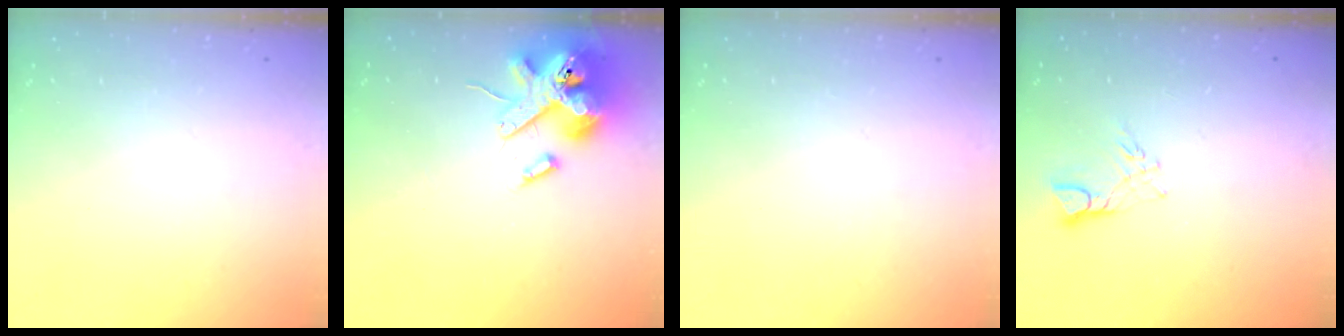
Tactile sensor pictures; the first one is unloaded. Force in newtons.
{"total": 16.2, "press": 16.0, "slide": 2.6}
{"total": 0.0}
{"total": 3.7, "press": 3.7, "slide": 0.3}